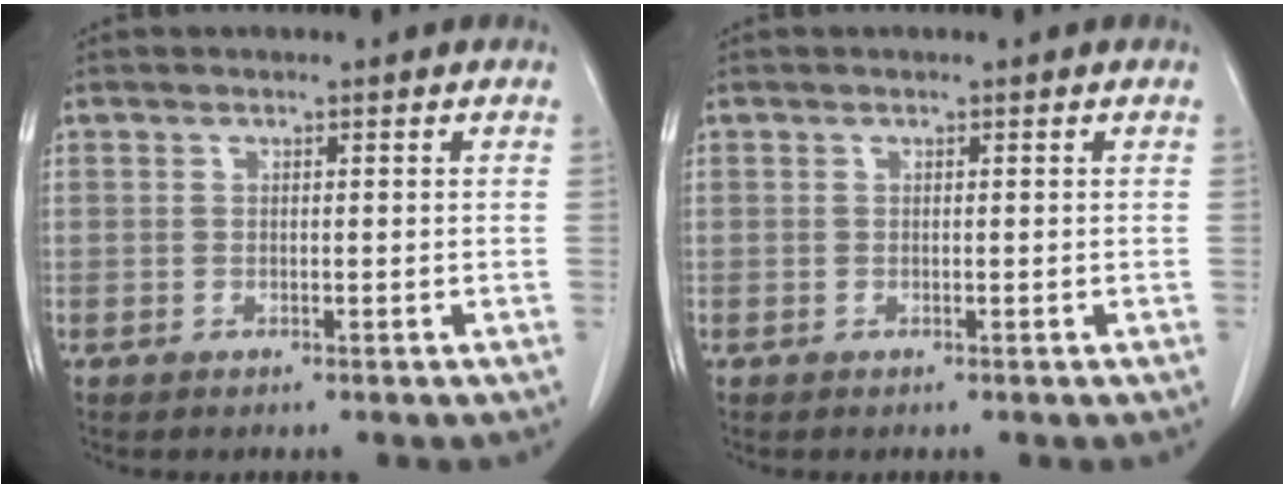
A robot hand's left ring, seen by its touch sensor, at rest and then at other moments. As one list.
[{"total": 0.0}]